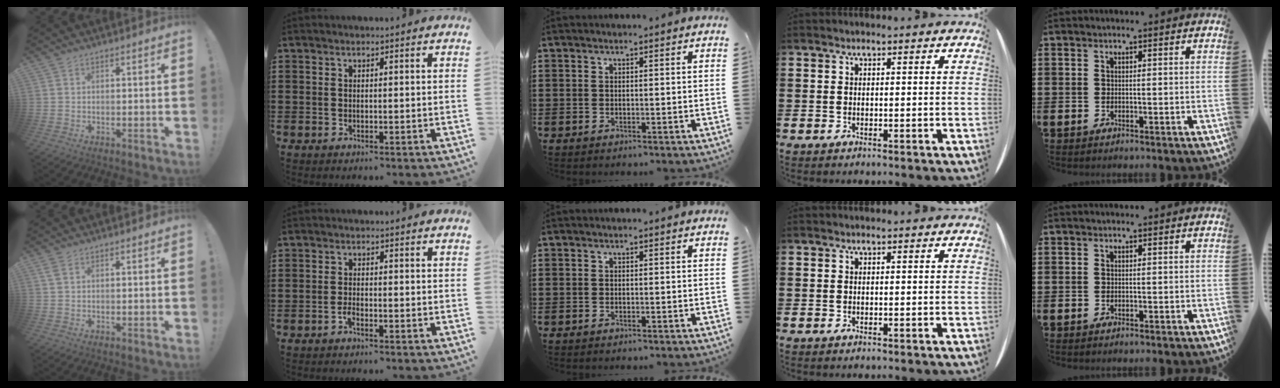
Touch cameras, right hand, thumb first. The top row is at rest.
{"thumb": {"total": 2.0, "force": [1.0, 0.8, 1.5], "torque": [-0.032, 0.003, 0.018]}, "index": {"total": 1.4, "force": [-1.1, 0.2, 0.9], "torque": [-0.019, -0.004, -0.019]}}